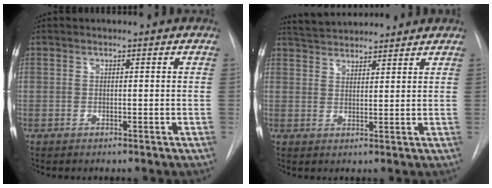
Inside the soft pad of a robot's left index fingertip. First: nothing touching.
{"total": 7.0, "force": [6.7, 1.1, 1.7], "torque": [-0.035, 0.027, 0.108]}